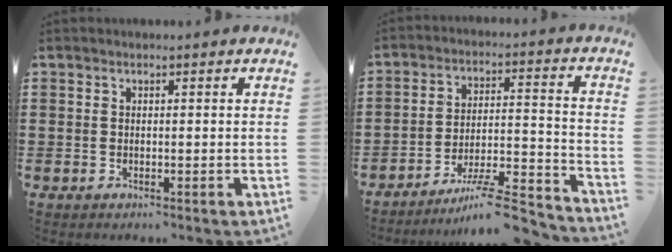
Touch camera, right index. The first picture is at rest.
{"total": 9.3, "force": [-8.0, 0.9, 4.7], "torque": [-0.072, 0.013, -0.151]}